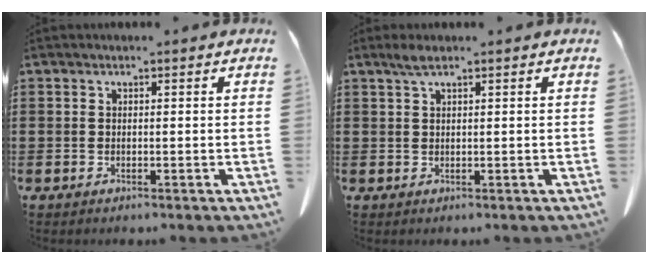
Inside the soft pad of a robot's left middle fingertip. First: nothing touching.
{"total": 2.0, "force": [1.2, 0.3, 1.5], "torque": [-0.033, 0.001, 0.022]}